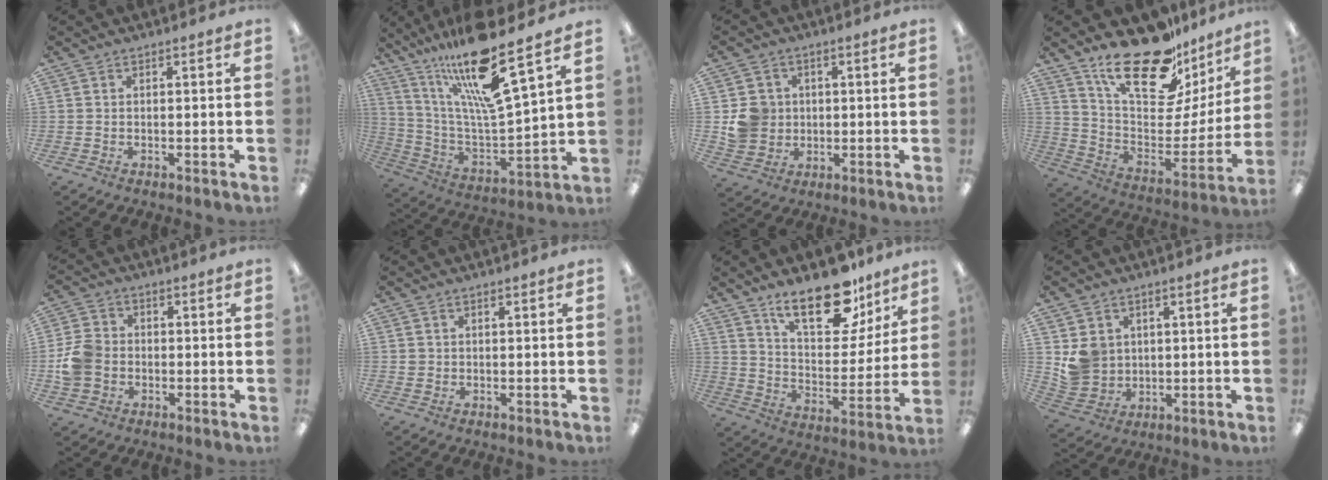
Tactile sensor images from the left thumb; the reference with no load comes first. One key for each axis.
{"total": 20.8, "fx": 15.5, "fy": 3.0, "fz": 13.6, "tx": -0.256, "ty": -0.099, "tz": 0.249}
{"total": 7.2, "fx": 1.0, "fy": 7.0, "fz": 1.7, "tx": -0.027, "ty": 0.010, "tz": 0.026}
{"total": 24.2, "fx": 17.8, "fy": 9.9, "fz": 13.2, "tx": -0.201, "ty": -0.123, "tz": 0.307}
{"total": 7.5, "fx": -1.4, "fy": 6.3, "fz": 3.8, "tx": -0.078, "ty": 0.017, "tz": -0.024}
{"total": 1.0, "fx": 0.2, "fy": 0.9, "fz": 0.2, "tx": -0.005, "ty": 0.005, "tz": 0.002}
{"total": 20.1, "fx": 13.7, "fy": 9.0, "fz": 11.7, "tx": -0.171, "ty": -0.077, "tz": 0.231}
{"total": 6.8, "fx": 2.4, "fy": 6.2, "fz": 1.2, "tx": -0.022, "ty": -0.002, "tz": 0.051}